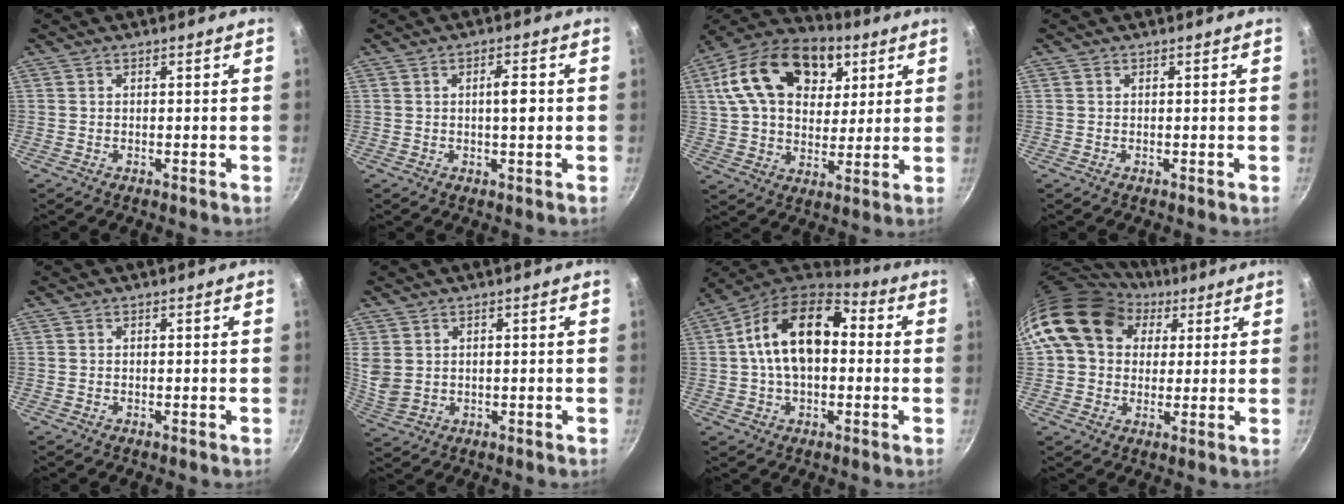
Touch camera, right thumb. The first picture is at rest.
{"total": 3.8, "force": [0.2, 1.2, 3.6], "torque": [-0.049, 0.005, 0.001]}
{"total": 22.4, "force": [8.3, 14.8, 14.7], "torque": [-0.230, -0.001, 0.130]}
{"total": 0.0}
{"total": 0.0}
{"total": 4.5, "force": [1.4, 3.4, 2.6], "torque": [-0.043, -0.011, 0.038]}
{"total": 17.1, "force": [1.5, 10.8, 13.1], "torque": [-0.203, 0.034, 0.004]}
{"total": 16.2, "force": [6.4, 12.4, 8.1], "torque": [-0.117, 0.010, 0.103]}